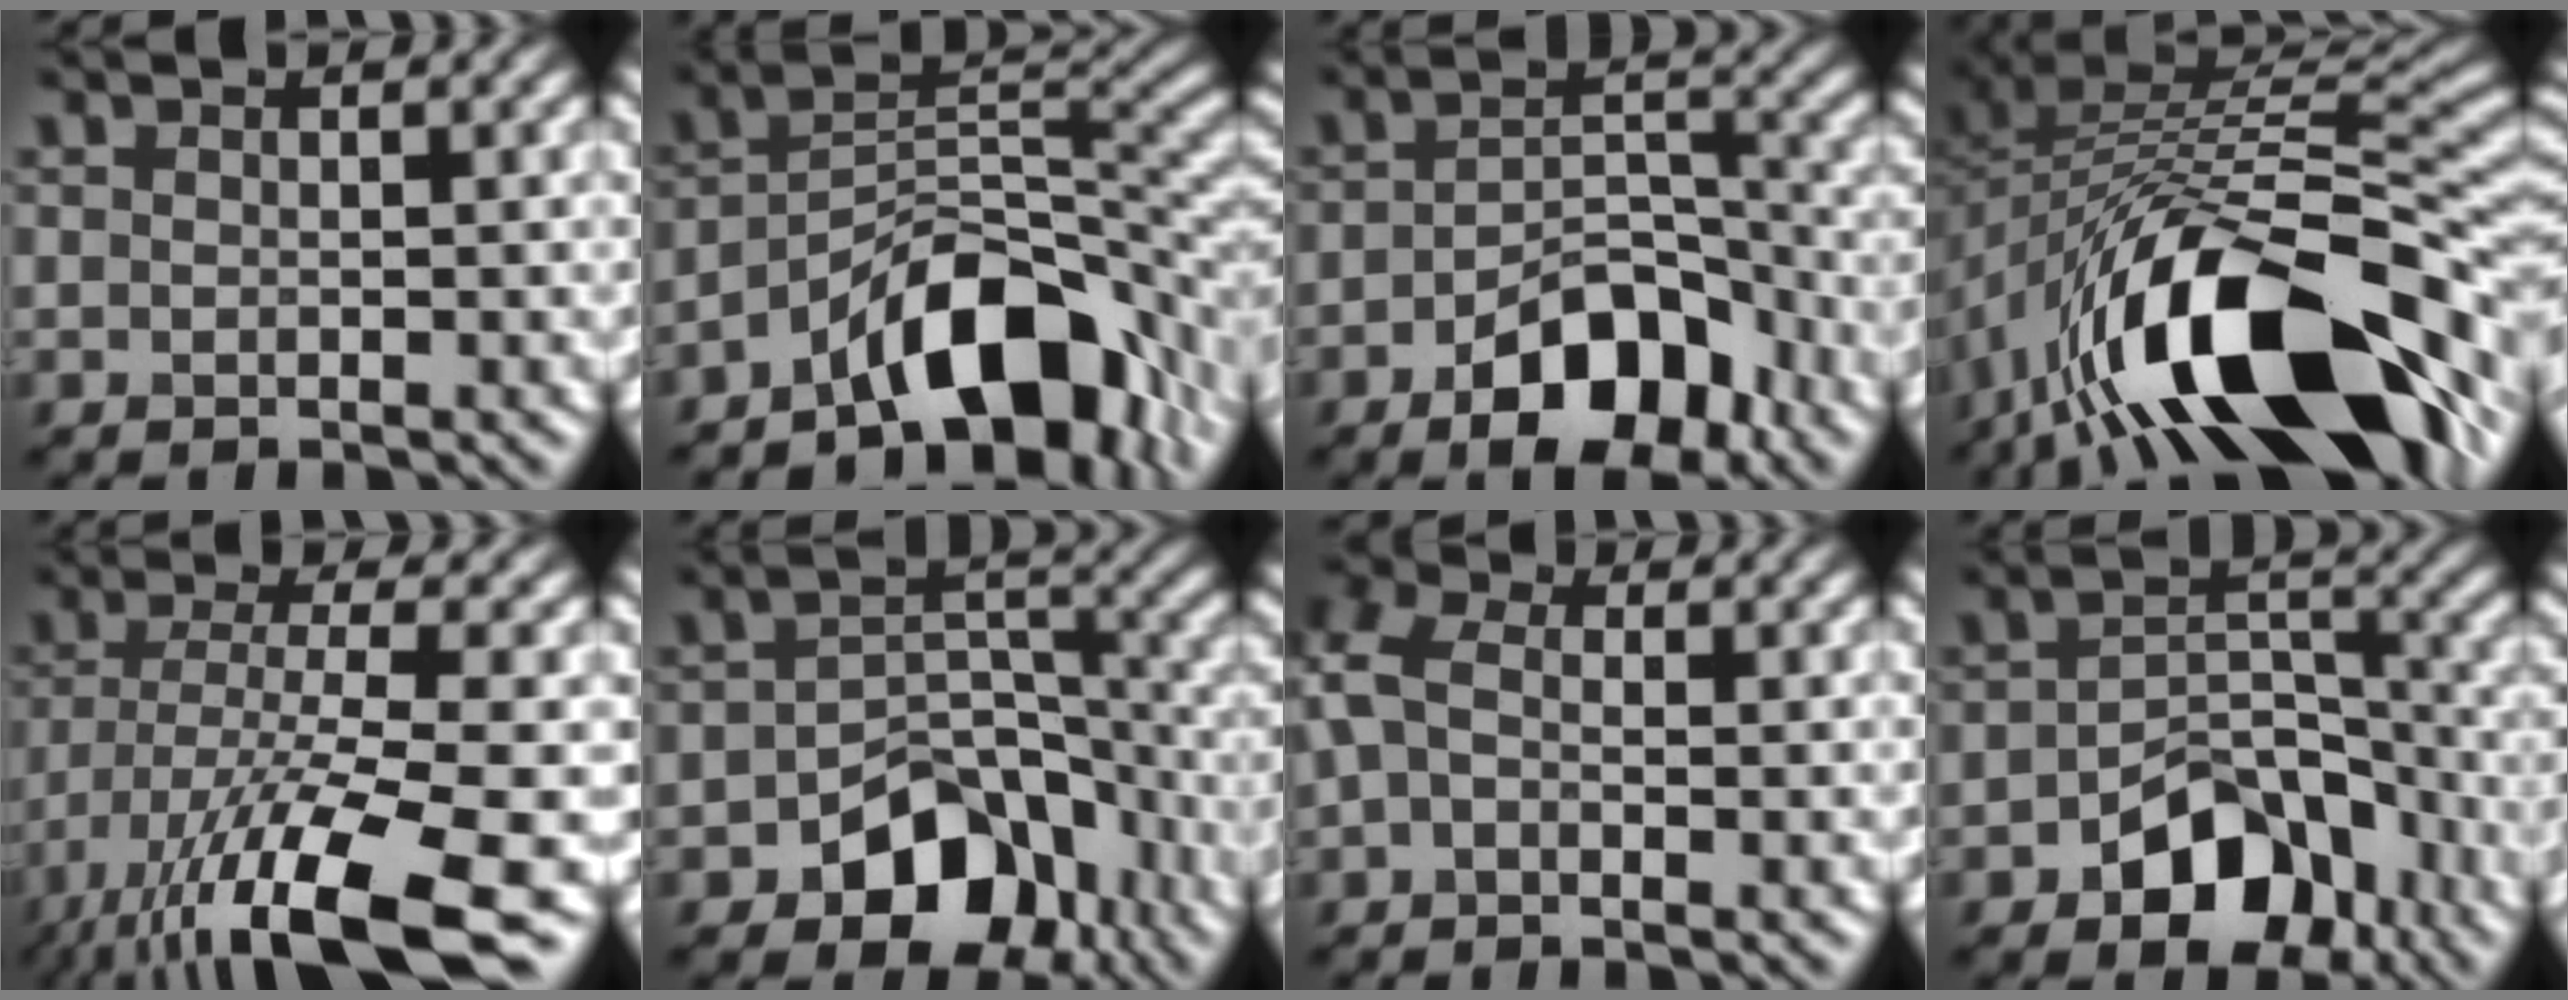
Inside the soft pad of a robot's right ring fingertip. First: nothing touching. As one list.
[{"total": 10.1, "force": [-6.3, 4.1, 6.8], "torque": [-0.087, 0.010, -0.113]}, {"total": 7.5, "force": [-4.1, 3.9, 4.9], "torque": [-0.072, -0.001, -0.066]}, {"total": 16.9, "force": [-7.6, 7.9, 12.8], "torque": [-0.218, 0.009, -0.131]}, {"total": 13.7, "force": [-7.9, 3.3, 10.8], "torque": [-0.204, -0.023, -0.134]}, {"total": 8.6, "force": [-4.9, 5.5, 4.5], "torque": [-0.050, -0.007, -0.083]}, {"total": 4.2, "force": [0.1, 3.0, 2.9], "torque": [-0.081, 0.010, -0.013]}, {"total": 7.4, "force": [-4.2, 4.6, 4.1], "torque": [-0.049, -0.005, -0.072]}]